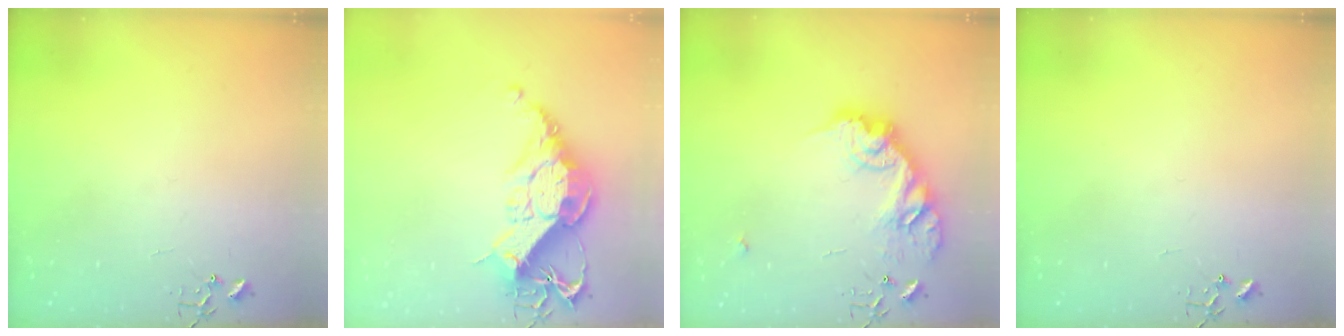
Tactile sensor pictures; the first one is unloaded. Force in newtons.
{"total": 18.5, "press": 18.4, "slide": 1.5}
{"total": 18.3, "press": 18.3, "slide": 1.0}
{"total": 0.0}